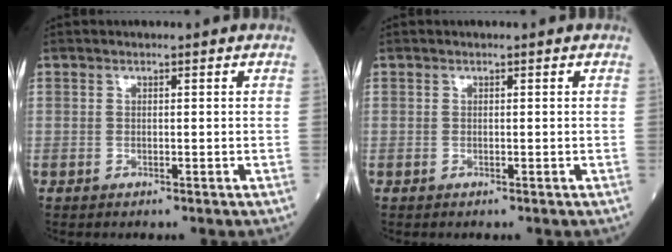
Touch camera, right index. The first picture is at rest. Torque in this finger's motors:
{"motor_torque": [0.01, 0.01, 0.04, 0.01]}